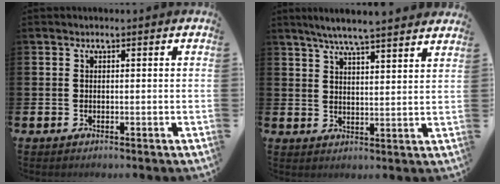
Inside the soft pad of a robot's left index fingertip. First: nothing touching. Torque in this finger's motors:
{"motor_torque": [-0.05, -0.43, 0.66, 0.21]}